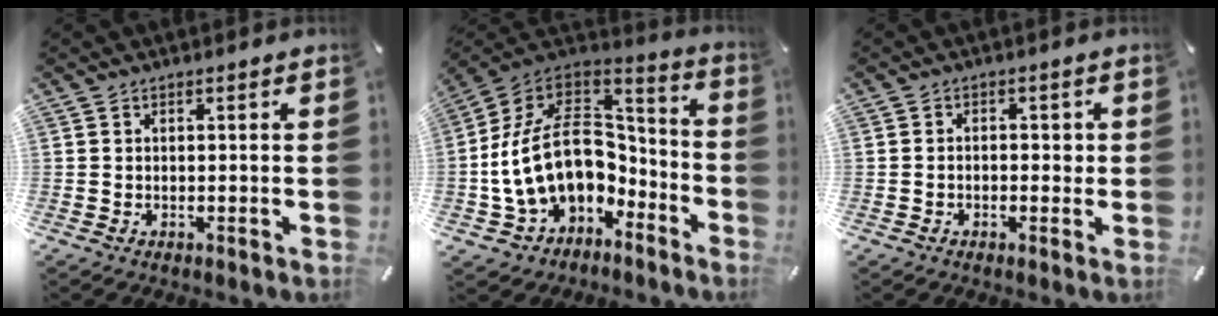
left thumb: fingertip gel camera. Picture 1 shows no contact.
{"total": 19.3, "force": [-2.4, 14.6, 12.4], "torque": [-0.245, -0.001, -0.027]}
{"total": 2.3, "force": [-0.8, 1.7, 1.2], "torque": [-0.024, 0.010, -0.019]}